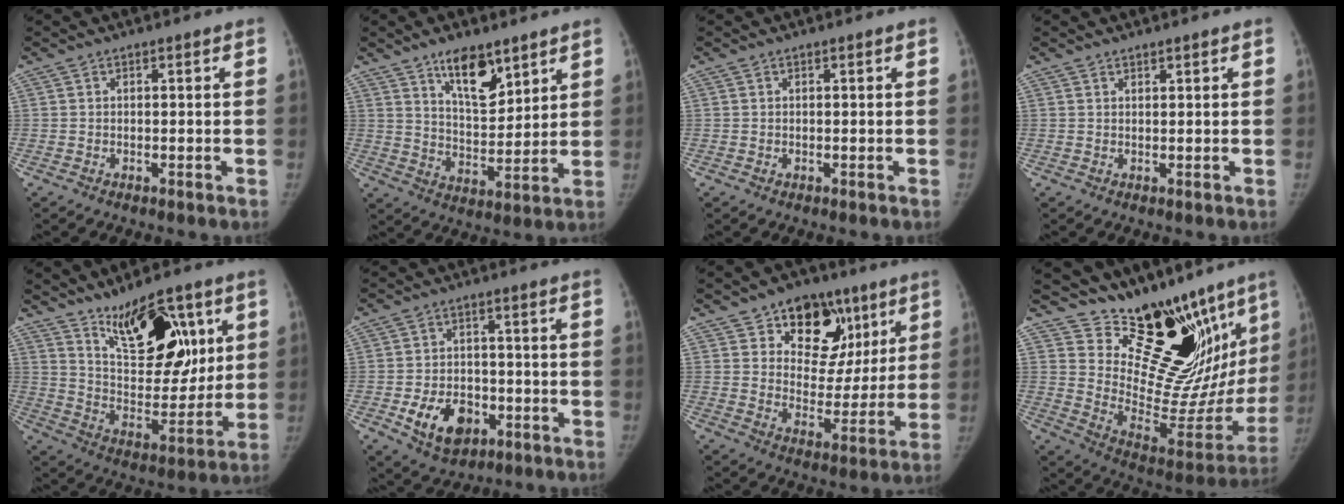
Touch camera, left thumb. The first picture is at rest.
{"total": 11.1, "force": [7.2, 4.8, 6.9], "torque": [-0.087, -0.055, 0.130]}
{"total": 0.0}
{"total": 0.8, "force": [0.8, 0.1, 0.2], "torque": [0.000, -0.007, 0.014]}
{"total": 18.6, "force": [9.2, 8.7, 13.6], "torque": [-0.156, -0.052, 0.164]}
{"total": 9.8, "force": [-3.5, 6.9, 6.0], "torque": [-0.077, 0.015, -0.048]}
{"total": 16.2, "force": [8.6, 11.2, 7.8], "torque": [-0.047, -0.028, 0.131]}
{"total": 27.0, "force": [19.5, 11.0, 15.0], "torque": [-0.180, -0.136, 0.292]}